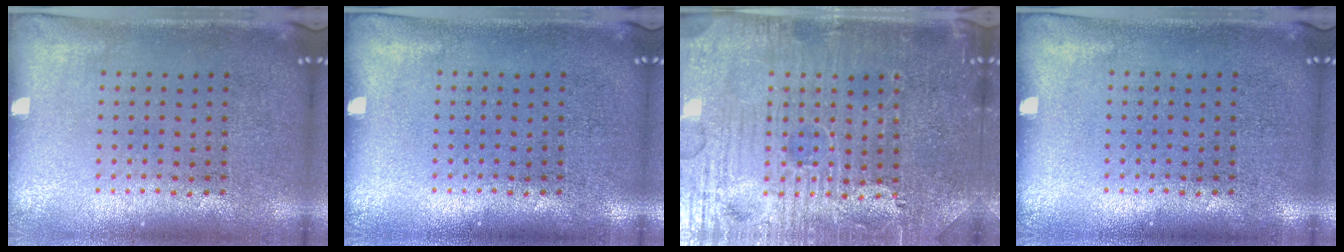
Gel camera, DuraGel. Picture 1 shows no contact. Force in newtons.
{"total": 0.0}
{"total": 5.0, "press": 4.9, "slide": 1.1}
{"total": 0.0}